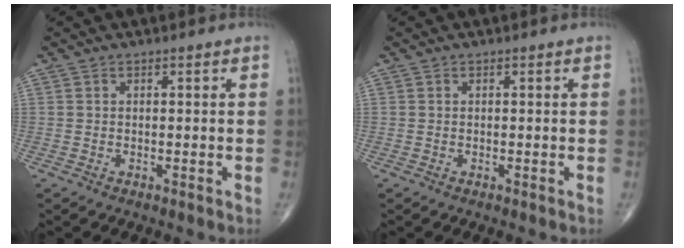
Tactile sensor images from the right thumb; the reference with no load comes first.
{"total": 0.0}